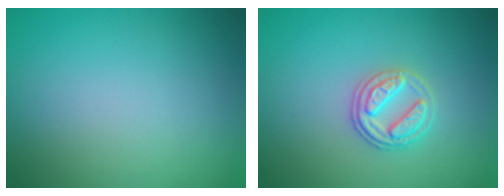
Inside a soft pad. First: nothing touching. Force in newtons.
{"total": 2.7, "press": 2.6, "slide": 0.5}